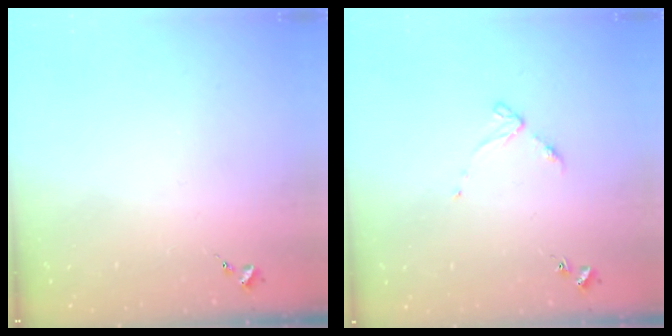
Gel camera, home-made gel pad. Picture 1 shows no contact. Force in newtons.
{"total": 3.3, "press": 3.3, "slide": 0.4}